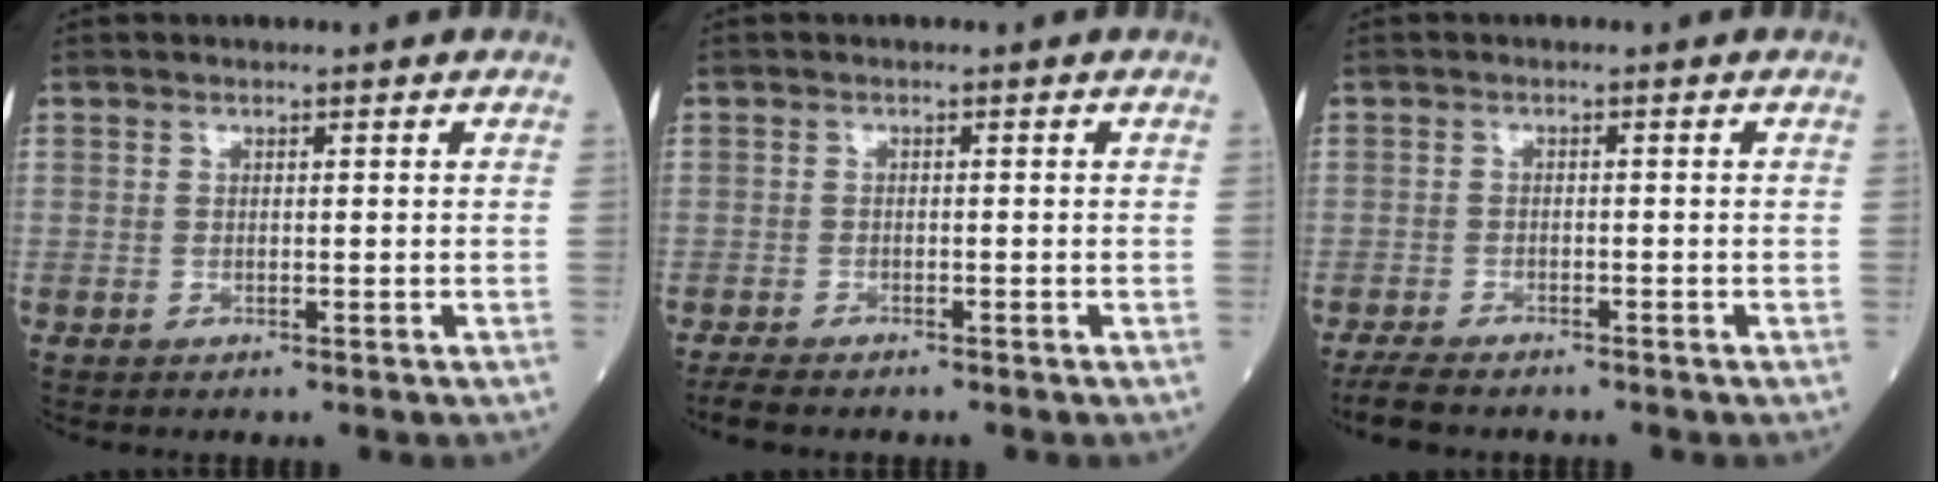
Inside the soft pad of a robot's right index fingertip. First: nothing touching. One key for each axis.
{"total": 2.8, "fx": -2.4, "fy": 0.6, "fz": 1.3, "tx": -0.028, "ty": -0.009, "tz": -0.037}
{"total": 4.4, "fx": -3.9, "fy": 1.0, "fz": 1.9, "tx": -0.038, "ty": -0.013, "tz": -0.064}